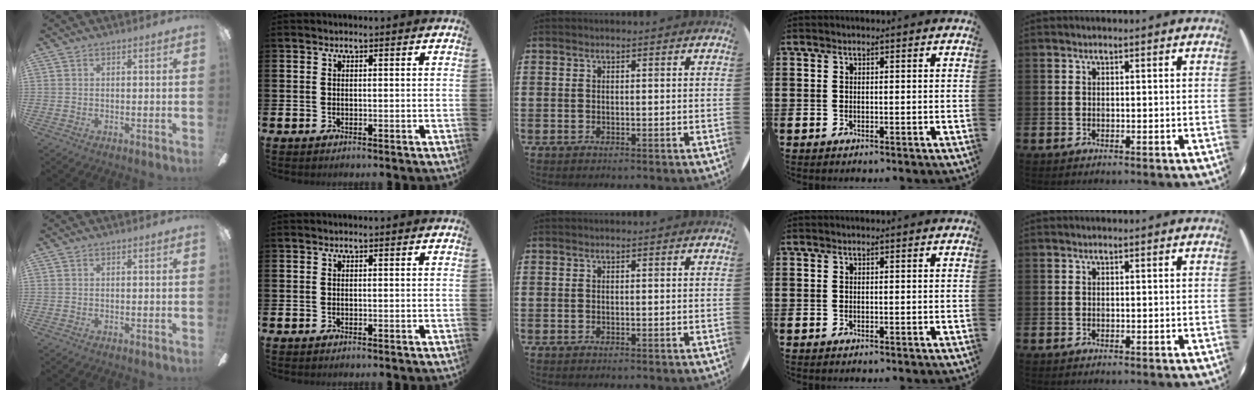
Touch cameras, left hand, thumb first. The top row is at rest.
{}